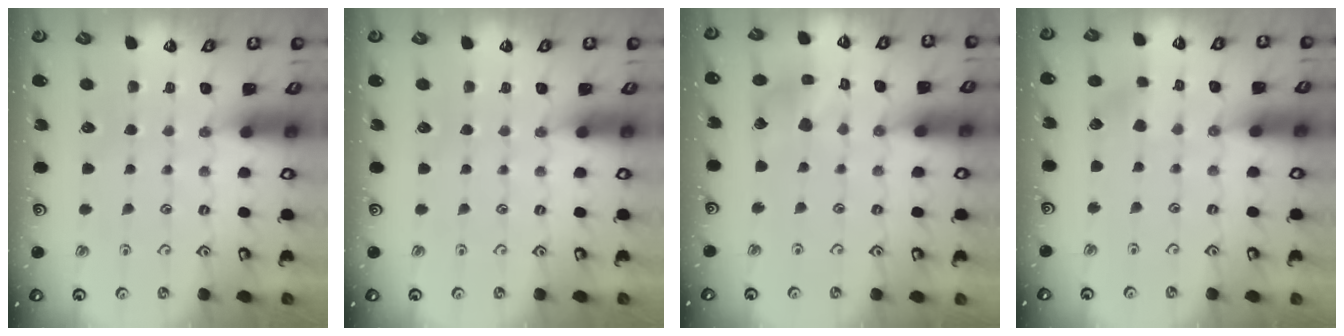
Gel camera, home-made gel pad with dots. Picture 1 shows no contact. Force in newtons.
{"total": 0.0}
{"total": 8.3, "press": 8.2, "slide": 0.8}
{"total": 2.5, "press": 2.4, "slide": 0.6}